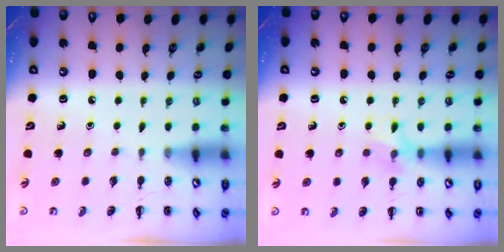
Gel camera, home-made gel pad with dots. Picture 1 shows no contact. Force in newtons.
{"total": 7.4, "press": 7.2, "slide": 1.3}